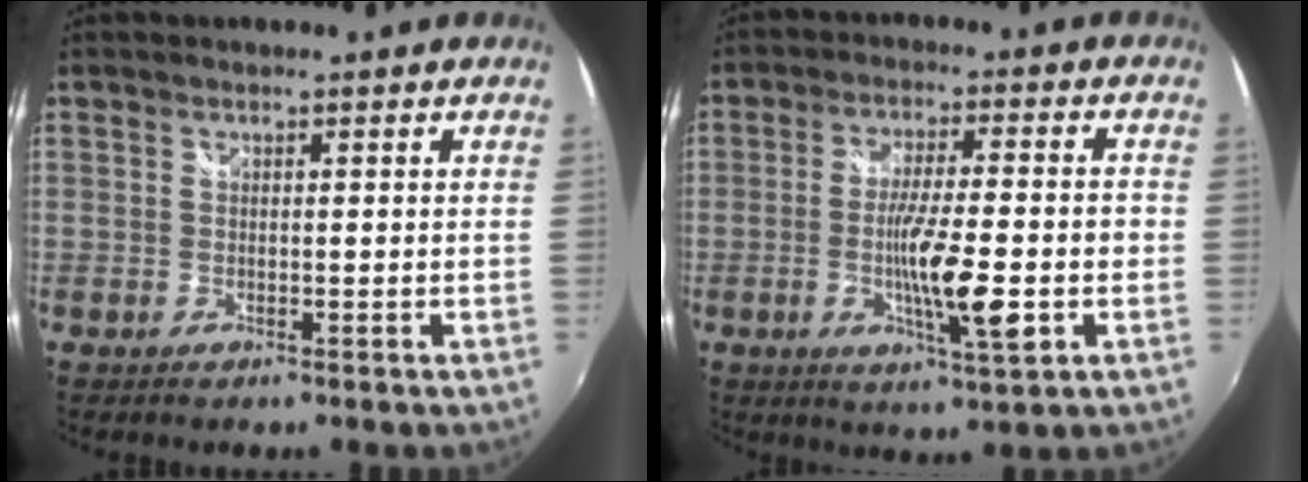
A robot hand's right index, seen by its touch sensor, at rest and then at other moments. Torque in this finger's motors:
{"motor_torque": [2.14, 0.00, 0.67, 0.20]}